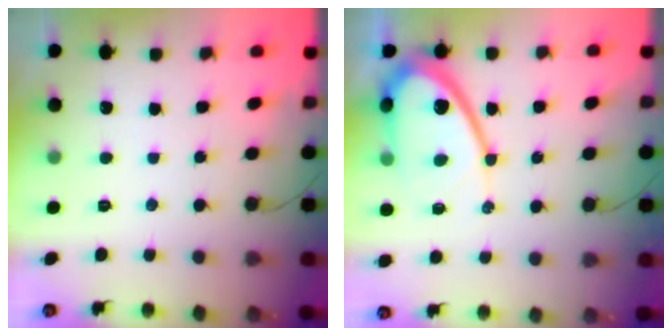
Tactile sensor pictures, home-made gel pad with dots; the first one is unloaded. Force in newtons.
{"total": 12.6, "press": 12.5, "slide": 1.2}